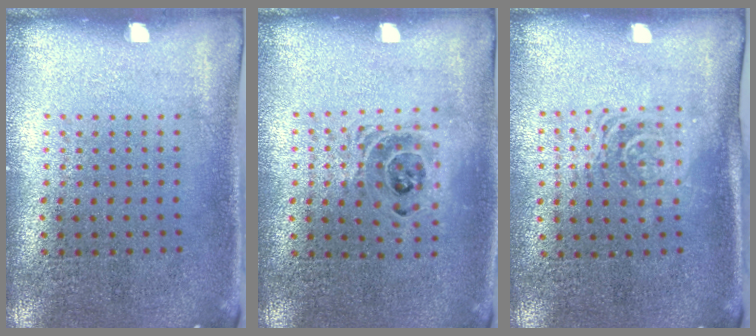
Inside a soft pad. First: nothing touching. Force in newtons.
{"total": 1.4, "press": 1.2, "slide": 0.7}
{"total": 1.6, "press": 1.3, "slide": 0.9}